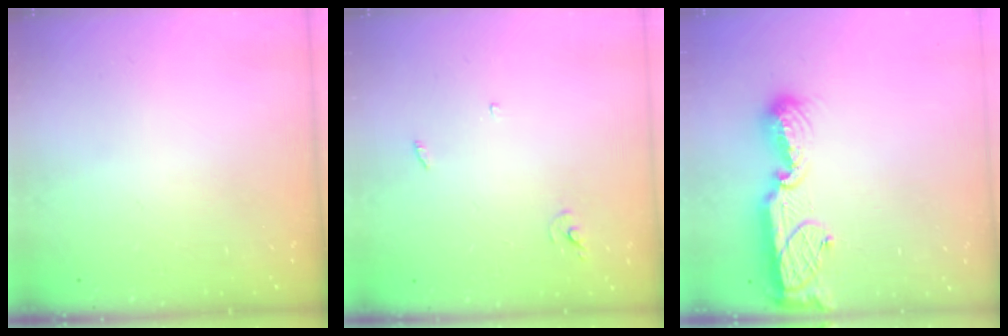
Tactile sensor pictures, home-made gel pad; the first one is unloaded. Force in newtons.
{"total": 2.4, "press": 2.4, "slide": 0.1}
{"total": 11.5, "press": 11.4, "slide": 1.2}